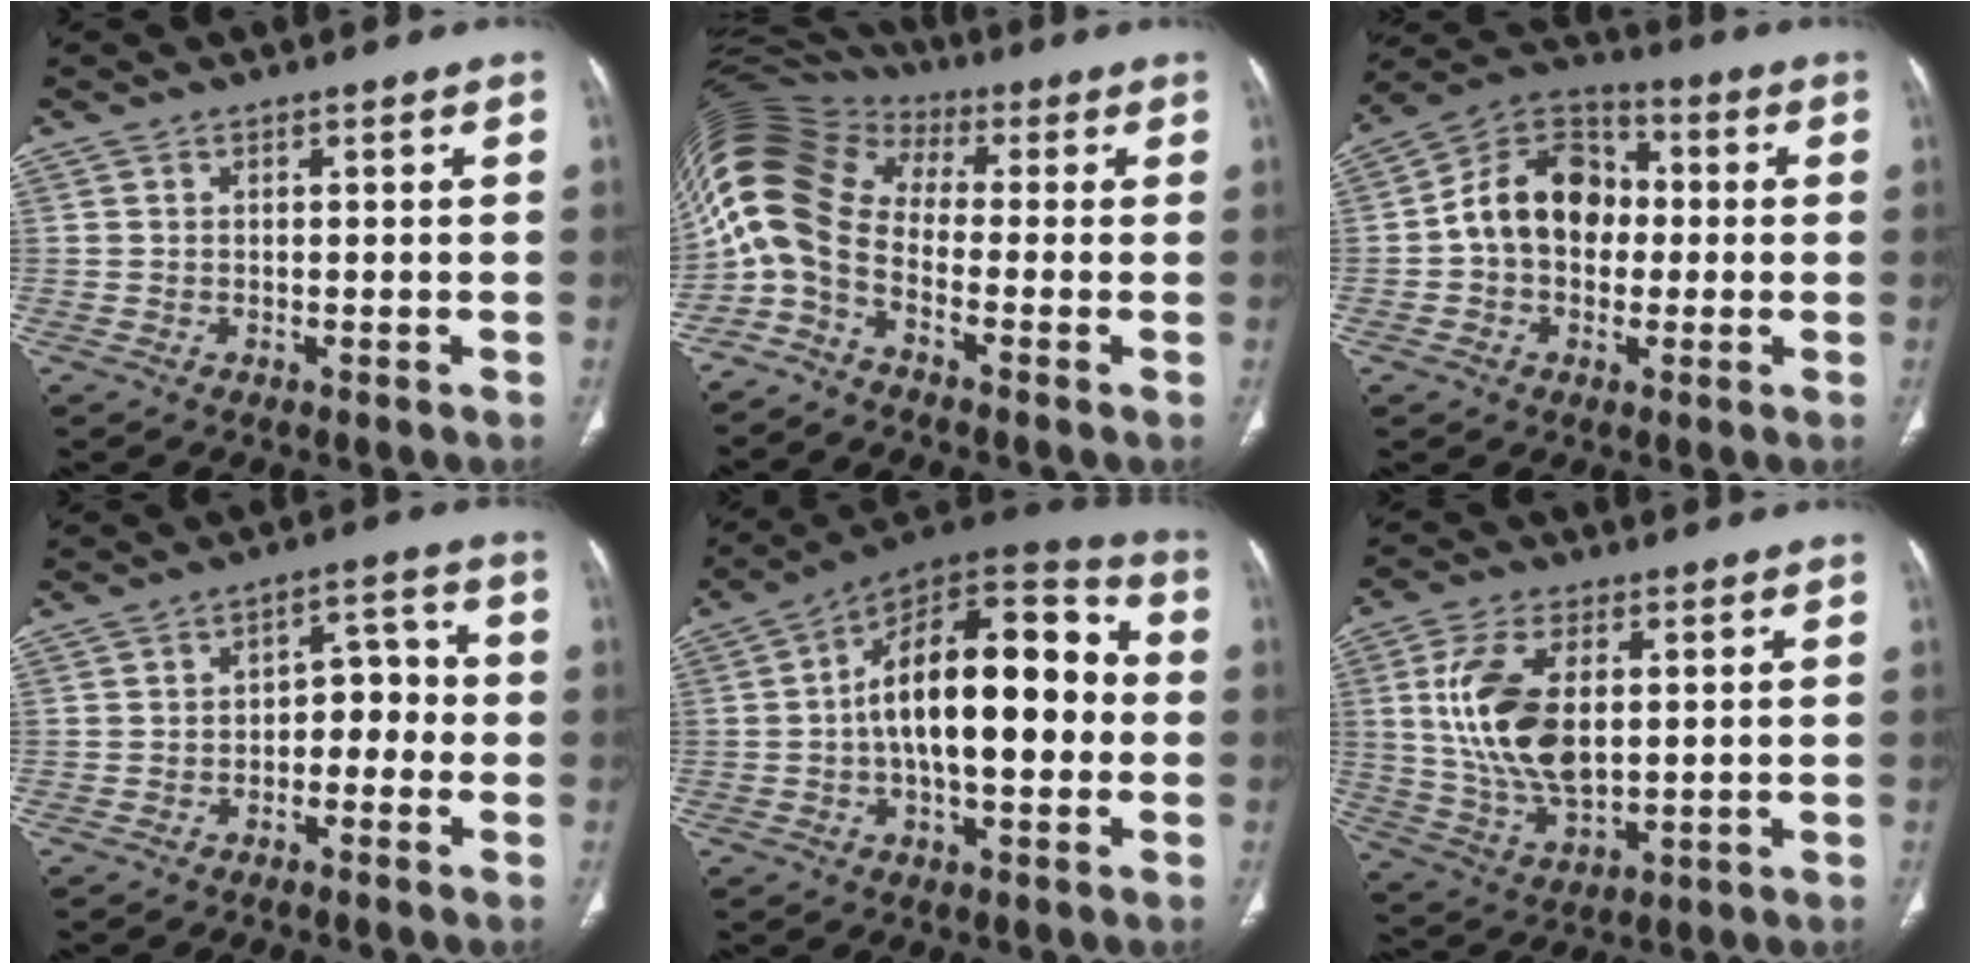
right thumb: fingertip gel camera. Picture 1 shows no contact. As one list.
[{"total": 13.2, "force": [-2.2, 8.4, 9.9], "torque": [-0.208, 0.067, -0.060]}, {"total": 14.0, "force": [0.0, 10.7, 9.0], "torque": [-0.121, 0.037, -0.011]}, {"total": 6.3, "force": [-2.0, 4.1, 4.3], "torque": [-0.029, 0.042, -0.038]}, {"total": 21.6, "force": [-0.2, 10.1, 19.0], "torque": [-0.275, 0.045, -0.012]}, {"total": 14.6, "force": [2.4, 7.9, 12.1], "torque": [-0.238, -0.009, 0.053]}]